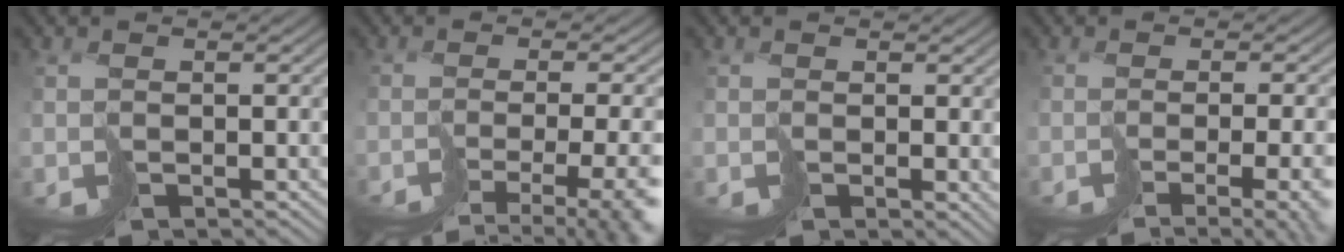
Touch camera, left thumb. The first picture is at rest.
{"total": 8.0, "force": [-4.8, 2.2, 5.9], "torque": [-0.082, -0.025, -0.037]}
{"total": 1.9, "force": [0.6, 1.0, 1.6], "torque": [-0.027, -0.001, 0.011]}
{"total": 9.9, "force": [-4.6, 3.6, 8.0], "torque": [-0.087, -0.022, -0.016]}